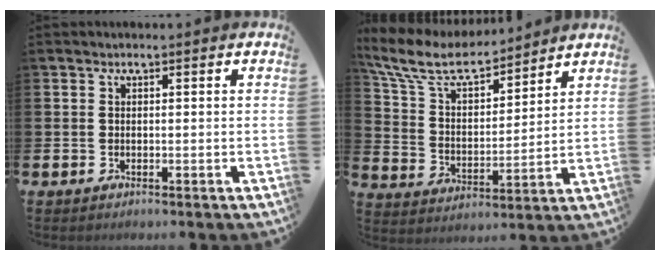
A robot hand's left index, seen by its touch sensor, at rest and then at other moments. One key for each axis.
{"total": 8.4, "fx": 7.5, "fy": 2.5, "fz": 2.9, "tx": -0.094, "ty": -0.047, "tz": 0.133}